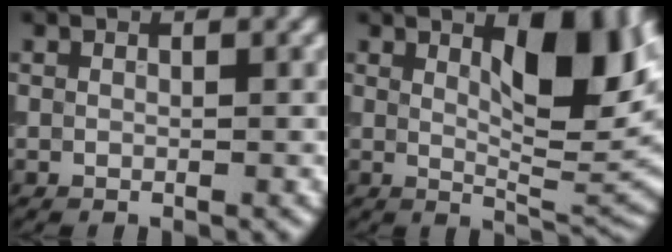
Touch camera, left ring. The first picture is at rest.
{"total": 8.8, "force": [3.0, 2.9, 7.8], "torque": [-0.112, -0.003, 0.049]}